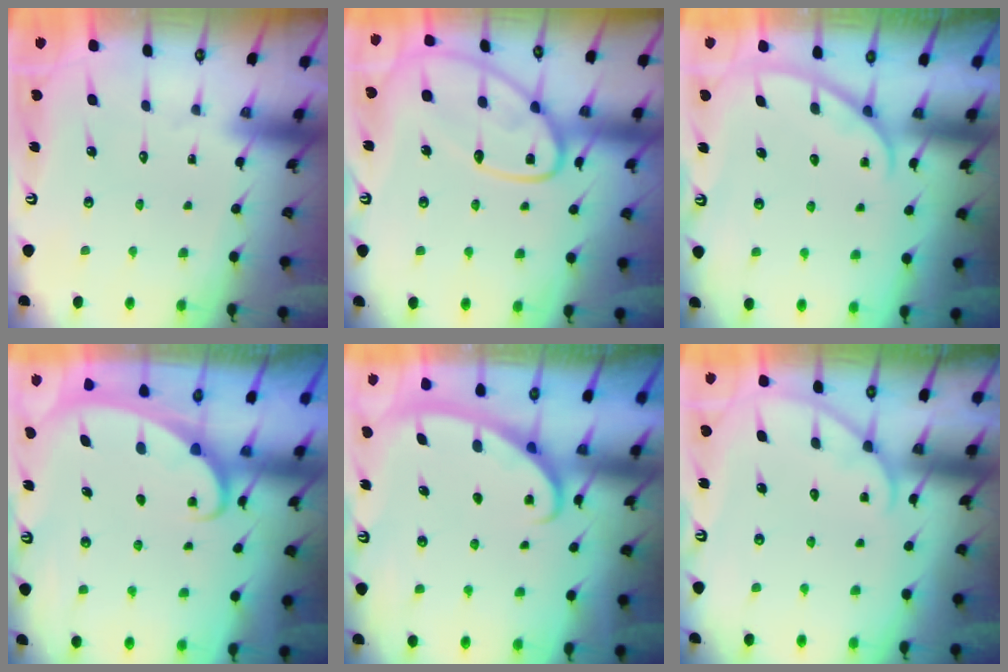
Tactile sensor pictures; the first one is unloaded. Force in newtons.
{"total": 15.2, "press": 15.1, "slide": 1.0}
{"total": 1.6, "press": 1.6, "slide": 0.3}
{"total": 2.0, "press": 2.0, "slide": 0.1}
{"total": 2.8, "press": 2.8, "slide": 0.4}
{"total": 4.2, "press": 4.2, "slide": 0.4}